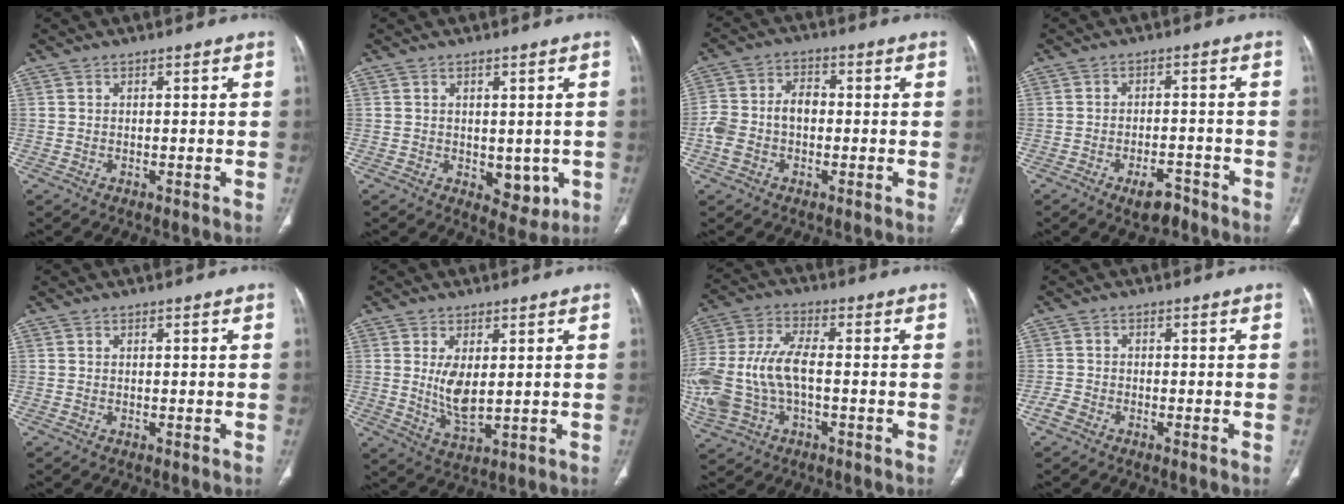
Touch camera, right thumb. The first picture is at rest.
{"total": 5.3, "force": [-0.5, 3.5, 3.9], "torque": [-0.026, -0.011, 0.007]}
{"total": 8.1, "force": [-1.2, 5.6, 5.7], "torque": [-0.119, 0.030, -0.028]}
{"total": 4.9, "force": [-3.4, 2.2, 2.9], "torque": [-0.039, 0.018, -0.049]}
{"total": 0.0}
{"total": 6.4, "force": [1.0, 2.9, 5.6], "torque": [-0.101, -0.021, 0.029]}
{"total": 16.5, "force": [-2.0, 9.2, 13.5], "torque": [-0.321, 0.019, -0.031]}
{"total": 2.1, "force": [-1.5, 0.9, 1.0], "torque": [-0.027, -0.001, -0.036]}